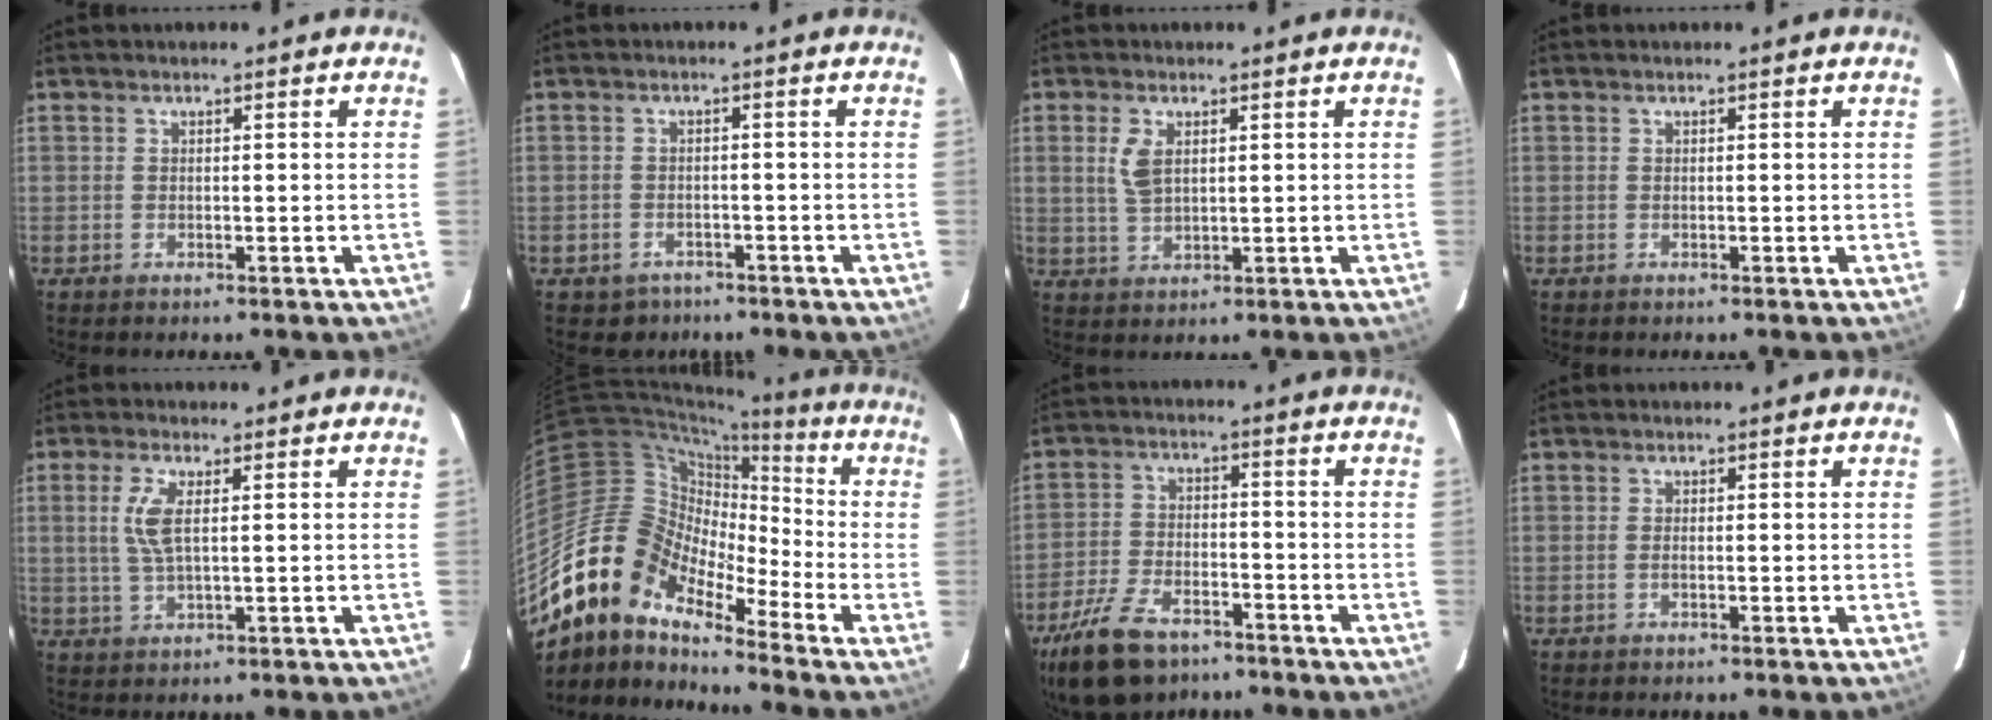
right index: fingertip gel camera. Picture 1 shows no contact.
{"total": 3.8, "force": [-2.4, 2.9, 0.2], "torque": [-0.017, 0.009, -0.033]}
{"total": 4.5, "force": [1.5, 2.4, 3.6], "torque": [-0.074, 0.003, 0.033]}
{"total": 0.0}
{"total": 5.2, "force": [1.1, 1.6, 4.9], "torque": [-0.105, 0.003, 0.023]}
{"total": 16.9, "force": [-13.1, 7.4, 7.6], "torque": [-0.129, 0.006, -0.265]}
{"total": 14.0, "force": [-9.6, 7.1, 7.2], "torque": [-0.172, -0.011, -0.171]}
{"total": 0.7, "force": [-0.2, 0.3, 0.6], "torque": [-0.013, 0.001, -0.004]}